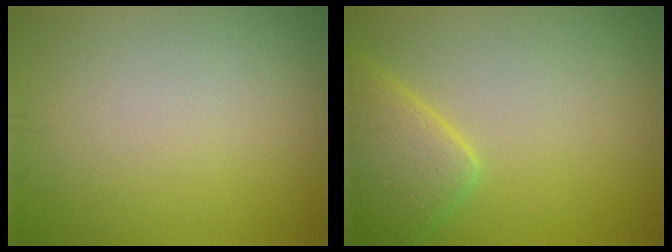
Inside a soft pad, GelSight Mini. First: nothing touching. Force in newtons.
{"total": 4.5, "press": 4.4, "slide": 0.3}